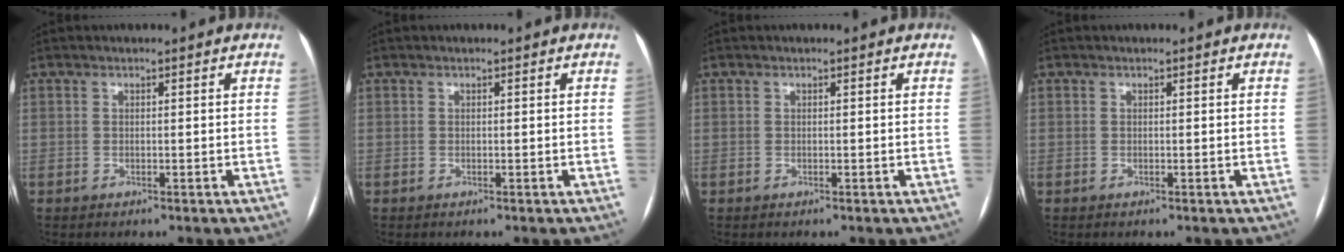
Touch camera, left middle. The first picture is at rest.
{"total": 0.0}
{"total": 0.0}
{"total": 0.0}